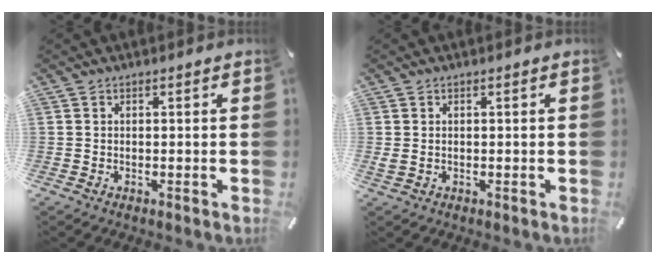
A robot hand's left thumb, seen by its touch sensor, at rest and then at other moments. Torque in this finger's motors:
{"motor_torque": [0.19, 0.61, 0.14, 0.05, 0.05]}